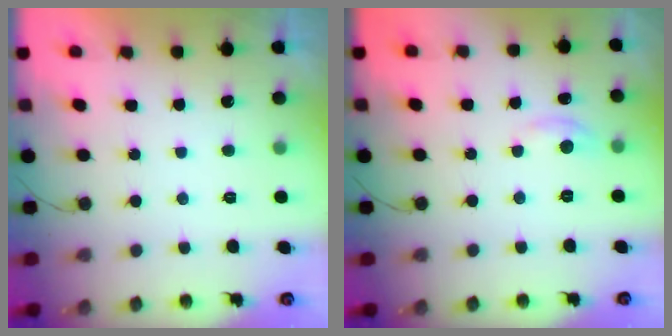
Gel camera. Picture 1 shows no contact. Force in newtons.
{"total": 3.3, "press": 3.3, "slide": 0.5}